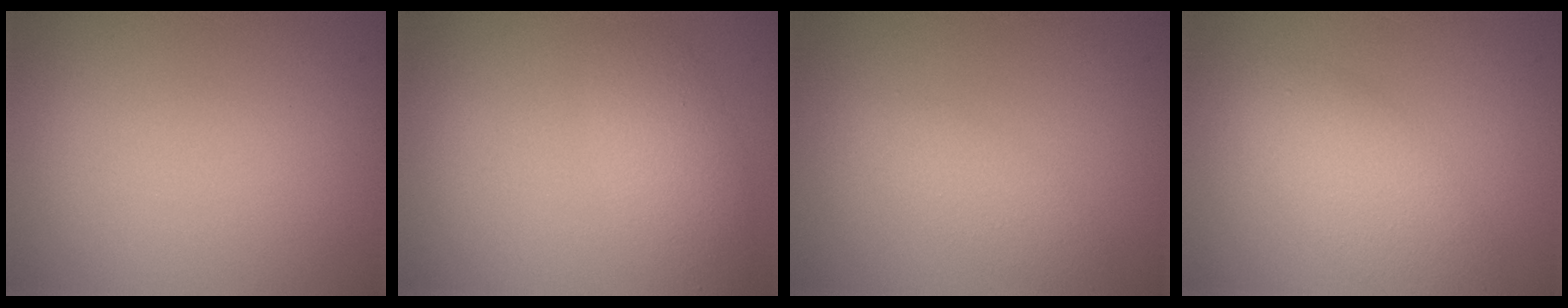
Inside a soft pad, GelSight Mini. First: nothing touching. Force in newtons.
{"total": 2.6, "press": 2.6, "slide": 0.2}
{"total": 2.3, "press": 2.3, "slide": 0.1}
{"total": 4.4, "press": 4.4, "slide": 0.1}